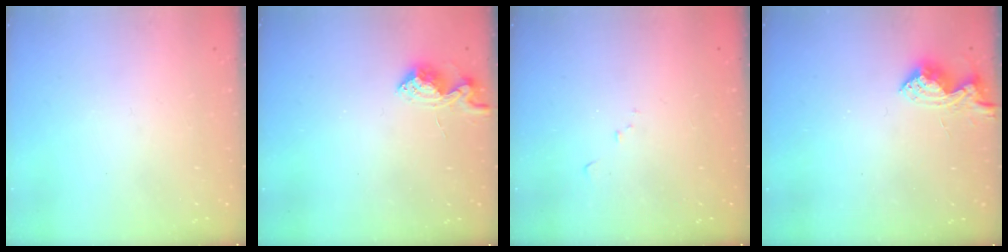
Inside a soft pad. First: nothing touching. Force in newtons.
{"total": 8.9, "press": 8.9, "slide": 0.4}
{"total": 5.1, "press": 5.1, "slide": 0.6}
{"total": 10.0, "press": 10.0, "slide": 0.2}